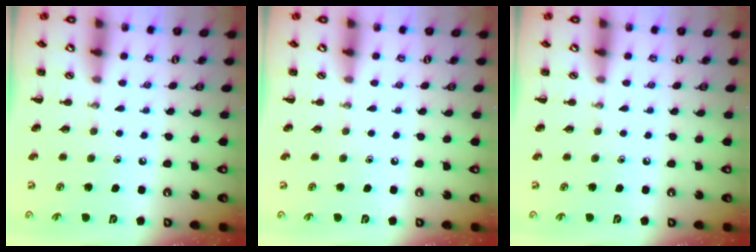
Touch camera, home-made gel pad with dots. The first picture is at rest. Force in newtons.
{"total": 0.0}
{"total": 0.0}